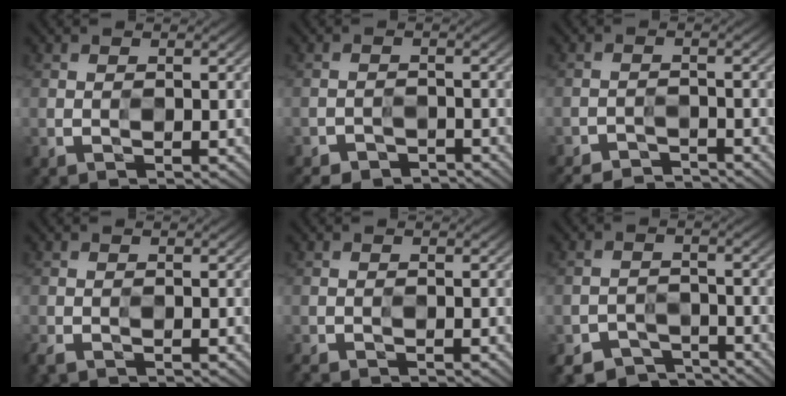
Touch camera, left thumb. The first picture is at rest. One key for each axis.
{"total": 3.2, "fx": -3.0, "fy": 1.1, "fz": 0.3, "tx": -0.008, "ty": -0.002, "tz": -0.050}
{"total": 3.4, "fx": -3.4, "fy": -0.1, "fz": 0.1, "tx": -0.008, "ty": 0.001, "tz": -0.067}
{"total": 1.7, "fx": -1.1, "fy": 0.7, "fz": 1.2, "tx": -0.028, "ty": -0.006, "tz": -0.023}
{"total": 1.6, "fx": -1.2, "fy": 0.3, "fz": 0.9, "tx": -0.021, "ty": -0.005, "tz": -0.022}
{"total": 3.1, "fx": -2.6, "fy": 0.8, "fz": -1.4, "tx": 0.031, "ty": 0.004, "tz": -0.054}